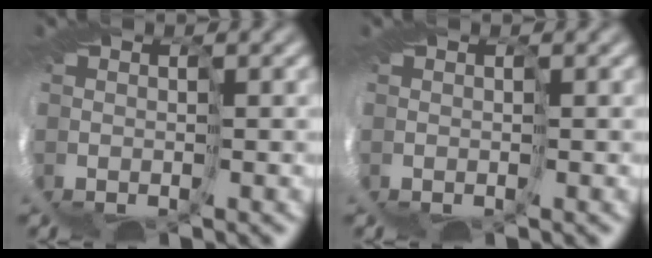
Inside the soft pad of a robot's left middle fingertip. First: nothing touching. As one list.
[{"total": 0.0}]